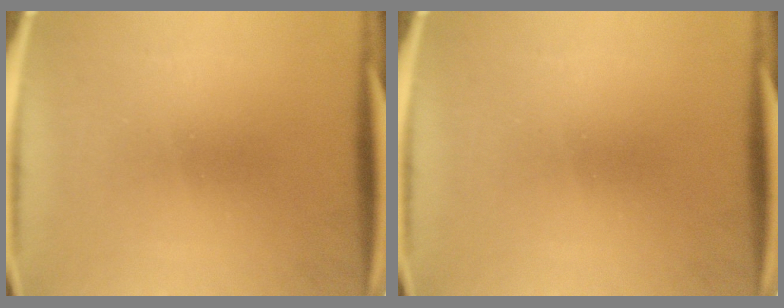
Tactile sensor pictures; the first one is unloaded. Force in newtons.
{"total": 0.0}